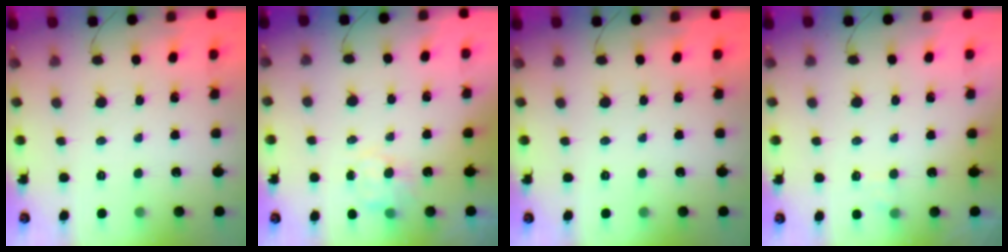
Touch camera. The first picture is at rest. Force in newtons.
{"total": 5.6, "press": 5.5, "slide": 0.5}
{"total": 0.0}
{"total": 2.8, "press": 2.5, "slide": 1.4}